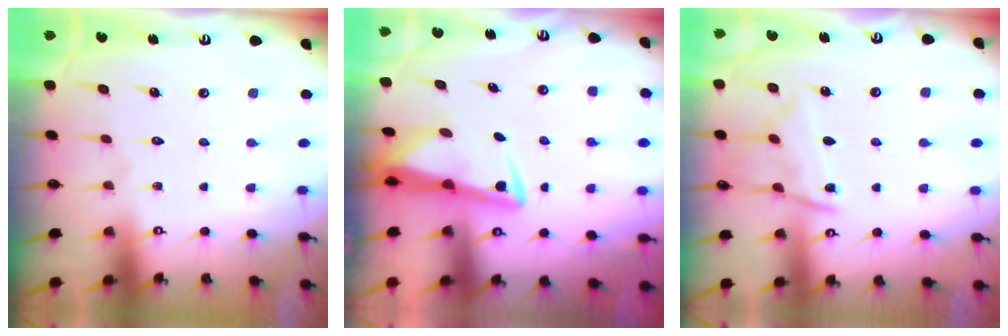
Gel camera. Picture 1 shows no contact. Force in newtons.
{"total": 3.6, "press": 3.6, "slide": 0.6}
{"total": 9.9, "press": 9.8, "slide": 1.1}